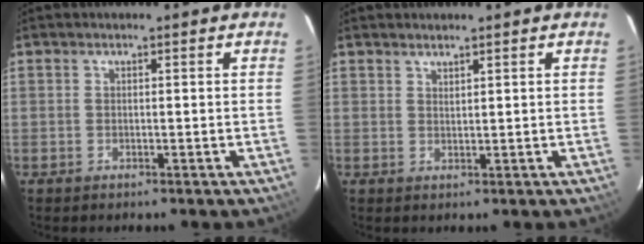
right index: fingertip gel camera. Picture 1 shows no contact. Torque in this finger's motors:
{"motor_torque": [-0.08, 0.06, -0.02, 0.00]}